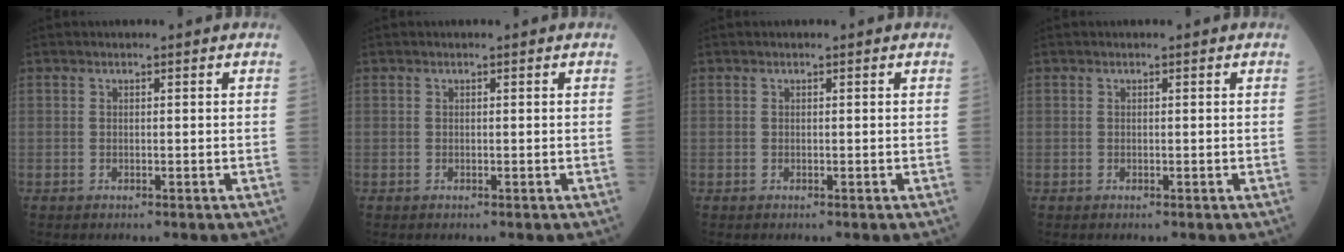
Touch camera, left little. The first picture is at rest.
{"total": 0.0}
{"total": 0.0}
{"total": 0.0}